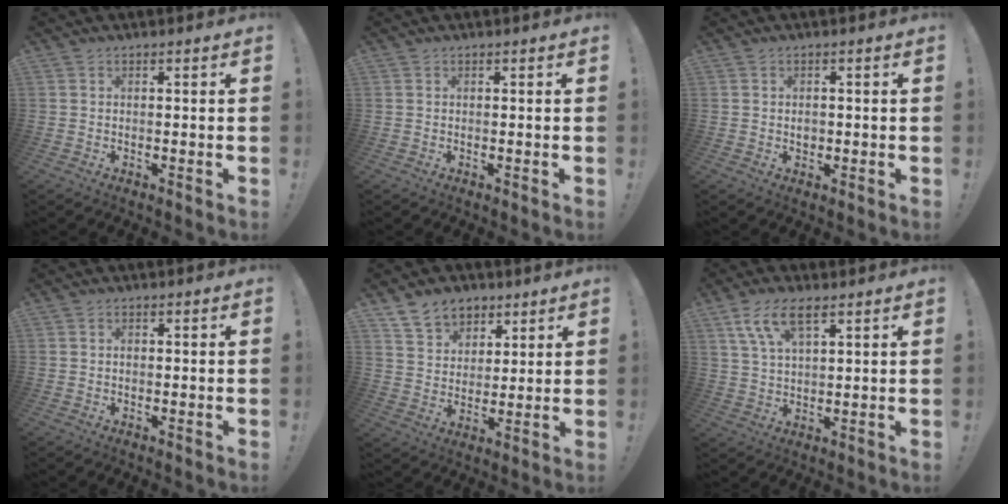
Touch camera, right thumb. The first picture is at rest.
{"total": 0.0}
{"total": 1.2, "force": [0.0, 1.1, 0.5], "torque": [0.004, -0.004, -0.003]}
{"total": 0.8, "force": [-0.2, 0.6, 0.5], "torque": [-0.018, 0.006, -0.002]}
{"total": 10.6, "force": [6.8, 7.6, 2.9], "torque": [-0.038, -0.043, 0.132]}
{"total": 9.9, "force": [5.4, 4.2, 7.1], "torque": [-0.141, -0.010, 0.102]}